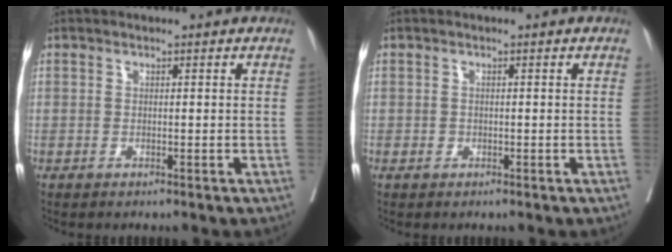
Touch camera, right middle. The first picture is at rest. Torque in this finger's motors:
{"motor_torque": [0.04, 0.01, -0.04, 0.01]}